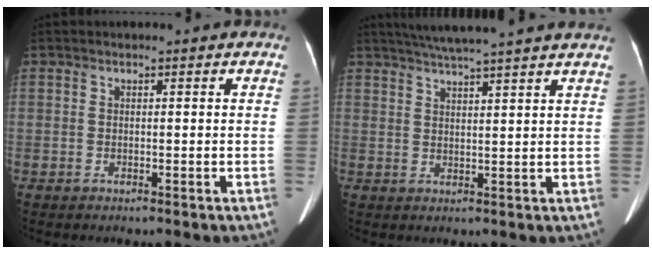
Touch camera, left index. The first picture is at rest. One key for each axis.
{"total": 12.7, "fx": 11.0, "fy": -0.9, "fz": 6.3, "tx": -0.107, "ty": 0.020, "tz": 0.145}